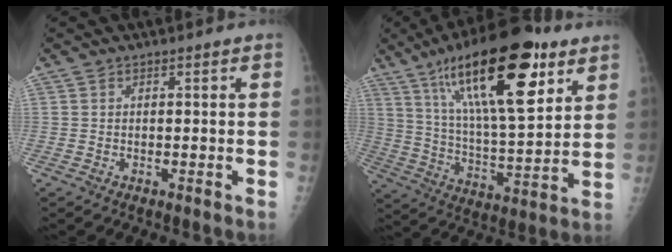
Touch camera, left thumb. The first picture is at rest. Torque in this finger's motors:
{"motor_torque": [2.44, 2.11, 1.92, -0.85, 0.64]}